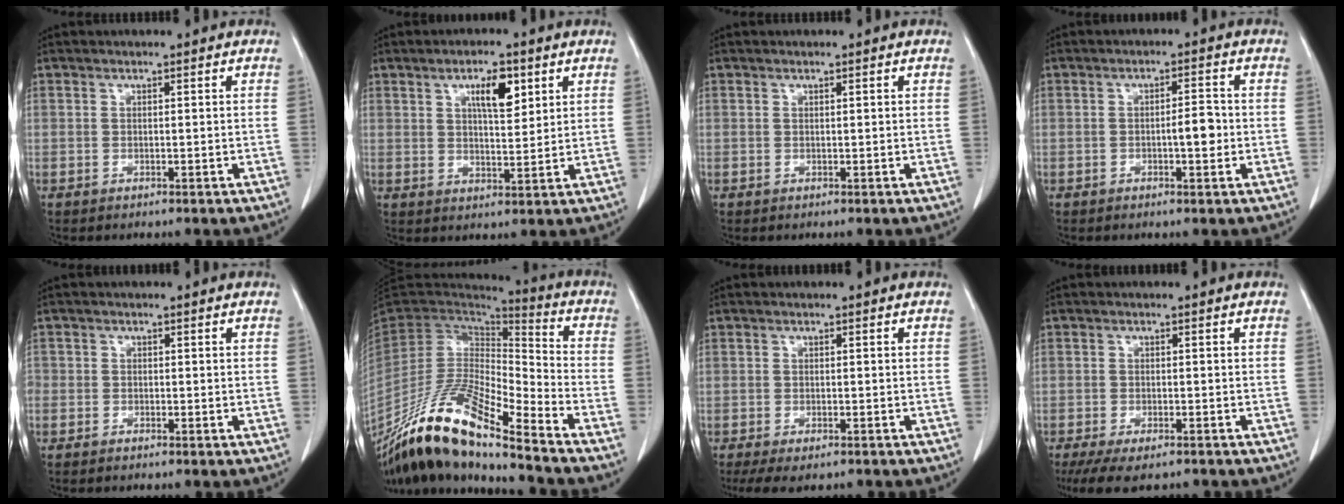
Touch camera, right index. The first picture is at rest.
{"total": 6.1, "force": [2.9, 1.9, 5.0], "torque": [-0.085, 0.000, 0.048]}
{"total": 0.0}
{"total": 3.5, "force": [-0.6, 0.8, 3.3], "torque": [-0.051, 0.003, -0.009]}
{"total": 1.9, "force": [-1.4, 1.1, 0.4], "torque": [-0.010, 0.001, -0.025]}
{"total": 20.4, "force": [-15.8, 1.8, 12.8], "torque": [-0.266, -0.021, -0.299]}
{"total": 7.4, "force": [-6.0, 2.2, 3.8], "torque": [-0.057, -0.009, -0.089]}
{"total": 9.5, "force": [-7.7, 2.6, 4.9], "torque": [-0.076, -0.014, -0.116]}